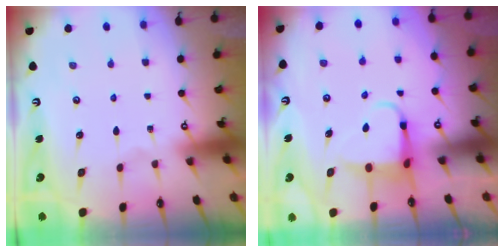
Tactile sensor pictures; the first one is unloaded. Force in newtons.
{"total": 4.8, "press": 4.8, "slide": 0.7}